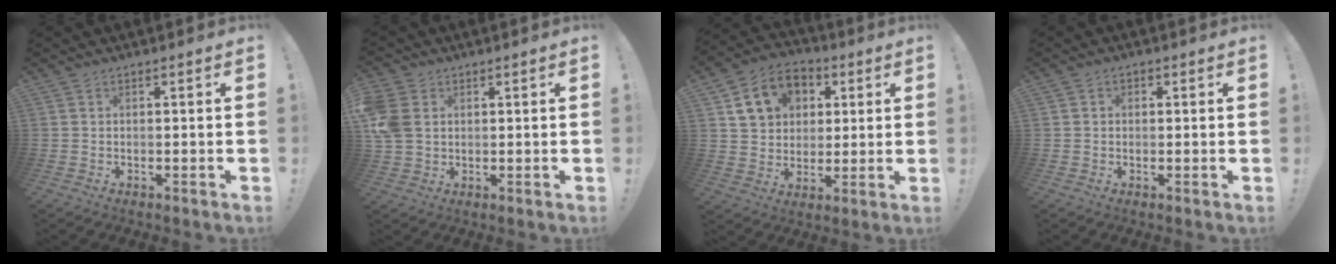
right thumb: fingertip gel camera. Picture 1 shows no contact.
{"total": 9.3, "force": [1.9, 7.3, 5.5], "torque": [-0.115, 0.001, 0.039]}
{"total": 13.2, "force": [5.0, 10.7, 5.7], "torque": [-0.090, -0.011, 0.103]}
{"total": 1.7, "force": [-0.5, 1.4, 0.7], "torque": [-0.012, 0.006, -0.010]}